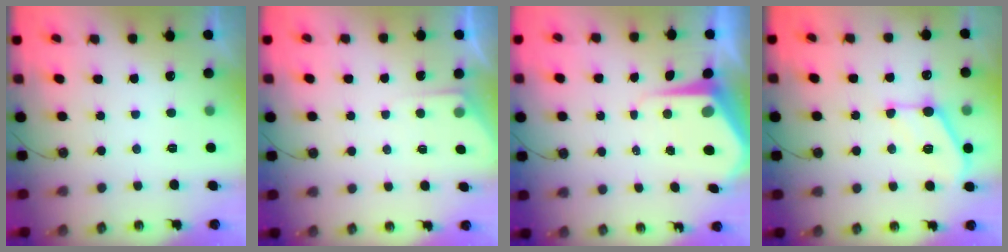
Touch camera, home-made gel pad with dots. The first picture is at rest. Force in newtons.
{"total": 3.4, "press": 3.3, "slide": 0.5}
{"total": 7.9, "press": 7.9, "slide": 0.9}
{"total": 13.4, "press": 13.4, "slide": 0.6}